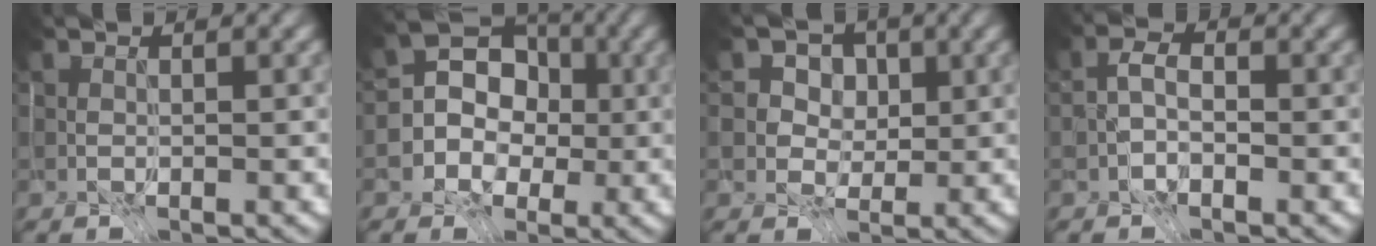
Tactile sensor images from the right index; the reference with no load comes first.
{"total": 5.9, "force": [-2.0, 5.3, 1.8], "torque": [-0.015, 0.025, -0.073]}
{"total": 7.4, "force": [4.1, 4.5, 4.3], "torque": [-0.052, 0.020, 0.051]}
{"total": 3.5, "force": [-3.3, -0.9, -0.5], "torque": [0.063, -0.001, -0.070]}